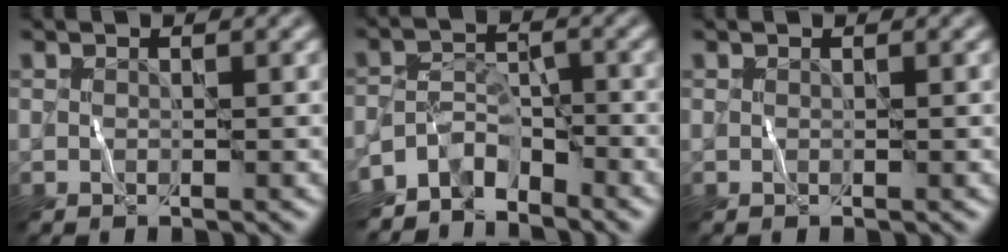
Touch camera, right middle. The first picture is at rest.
{"total": 4.4, "force": [-3.7, 1.9, 1.5], "torque": [-0.012, -0.003, -0.077]}
{"total": 0.0}